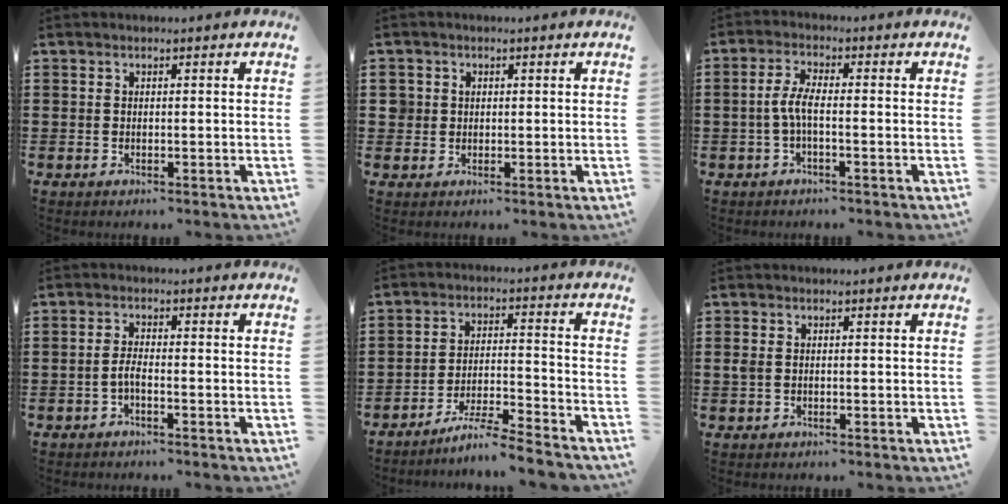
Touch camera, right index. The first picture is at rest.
{"total": 2.1, "force": [0.4, 2.0, 0.4], "torque": [-0.016, 0.011, 0.006]}
{"total": 3.7, "force": [-0.8, 0.3, 3.5], "torque": [-0.081, -0.005, -0.022]}
{"total": 1.9, "force": [-1.0, -0.2, 1.6], "torque": [-0.033, -0.002, -0.019]}
{"total": 6.3, "force": [-5.8, -1.1, 2.4], "torque": [-0.046, -0.011, -0.113]}
{"total": 1.2, "force": [0.1, 0.8, 0.9], "torque": [-0.027, 0.003, -0.002]}